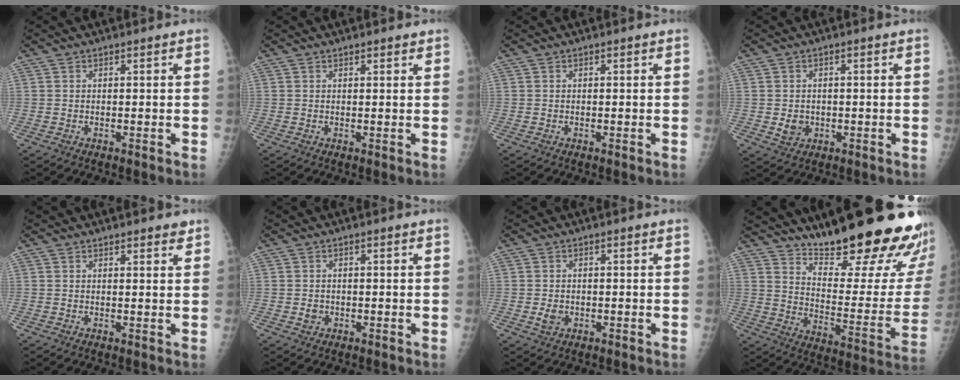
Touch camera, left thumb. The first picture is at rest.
{"total": 1.1, "force": [0.9, 0.4, 0.5], "torque": [-0.004, -0.004, 0.010]}
{"total": 0.0}
{"total": 3.3, "force": [-0.5, 2.8, 1.6], "torque": [-0.016, 0.001, -0.002]}
{"total": 2.3, "force": [1.9, 0.8, 1.1], "torque": [0.000, -0.007, 0.020]}
{"total": 1.9, "force": [-0.4, 1.7, 0.8], "torque": [-0.004, 0.003, -0.006]}
{"total": 2.6, "force": [-0.6, 2.1, 1.5], "torque": [-0.020, 0.001, -0.008]}
{"total": 28.9, "force": [22.0, 5.9, 17.8], "torque": [-0.226, -0.154, 0.305]}